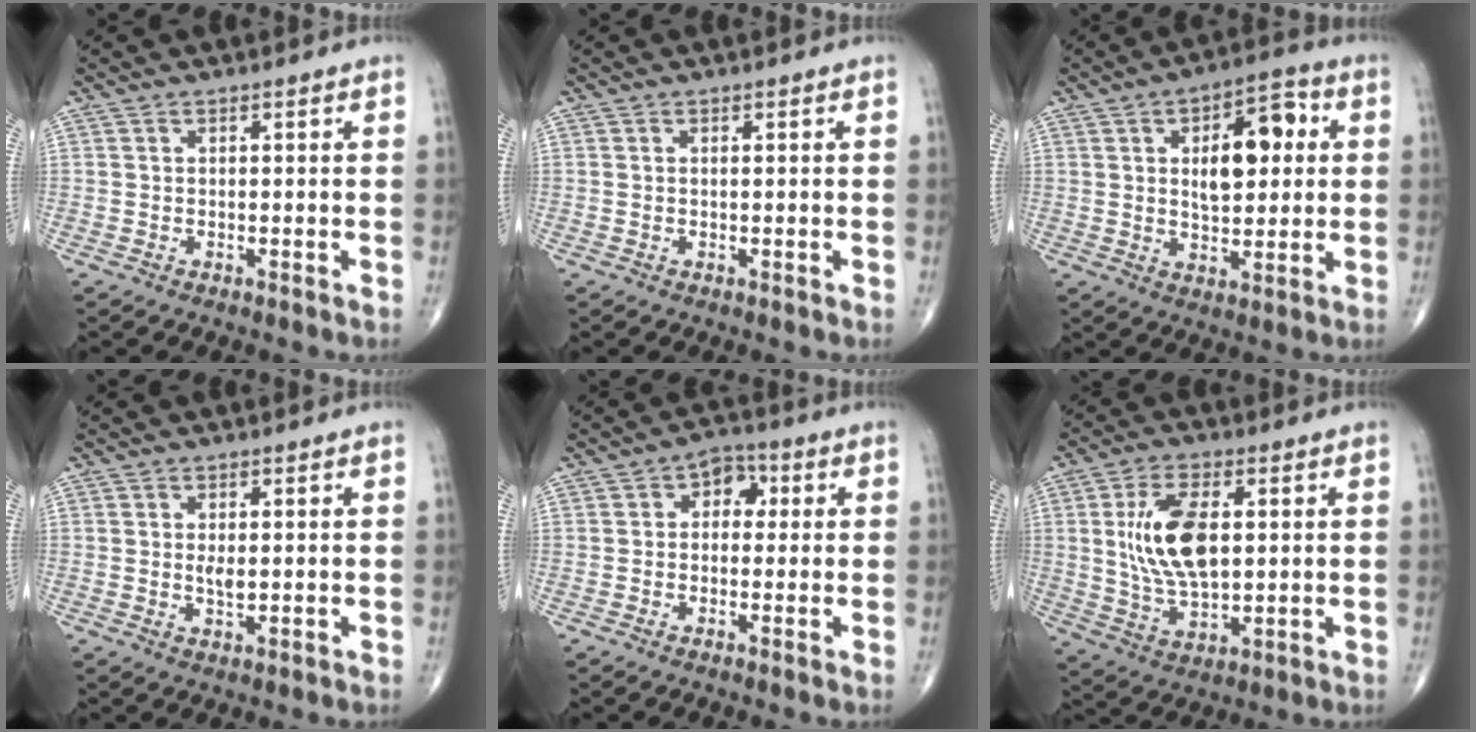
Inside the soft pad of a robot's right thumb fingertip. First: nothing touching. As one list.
[{"total": 0.0}, {"total": 12.7, "force": [2.6, 6.5, 10.6], "torque": [-0.120, 0.009, 0.037]}, {"total": 2.3, "force": [0.1, 1.0, 2.0], "torque": [-0.035, -0.004, 0.001]}, {"total": 5.0, "force": [0.8, 3.5, 3.4], "torque": [-0.018, 0.015, 0.001]}, {"total": 13.5, "force": [2.1, 6.8, 11.5], "torque": [-0.211, -0.008, 0.043]}]